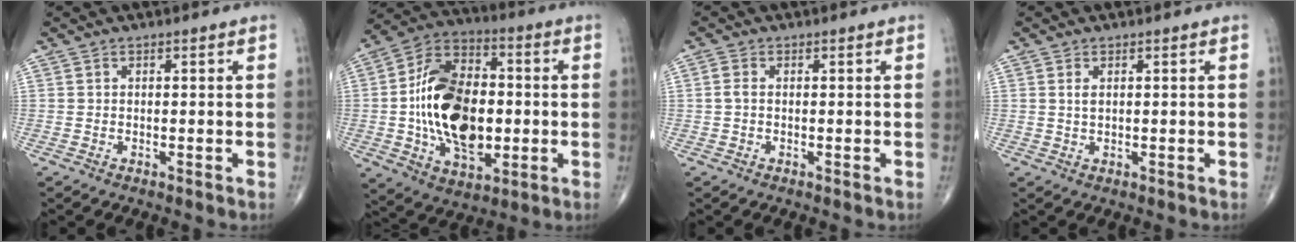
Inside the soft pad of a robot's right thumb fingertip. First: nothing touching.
{"total": 21.7, "force": [-0.8, 13.4, 17.1], "torque": [-0.274, 0.016, -0.009]}
{"total": 1.8, "force": [0.1, 1.1, 1.4], "torque": [-0.032, 0.004, 0.002]}
{"total": 1.6, "force": [0.6, 0.7, 1.3], "torque": [-0.025, 0.000, 0.015]}